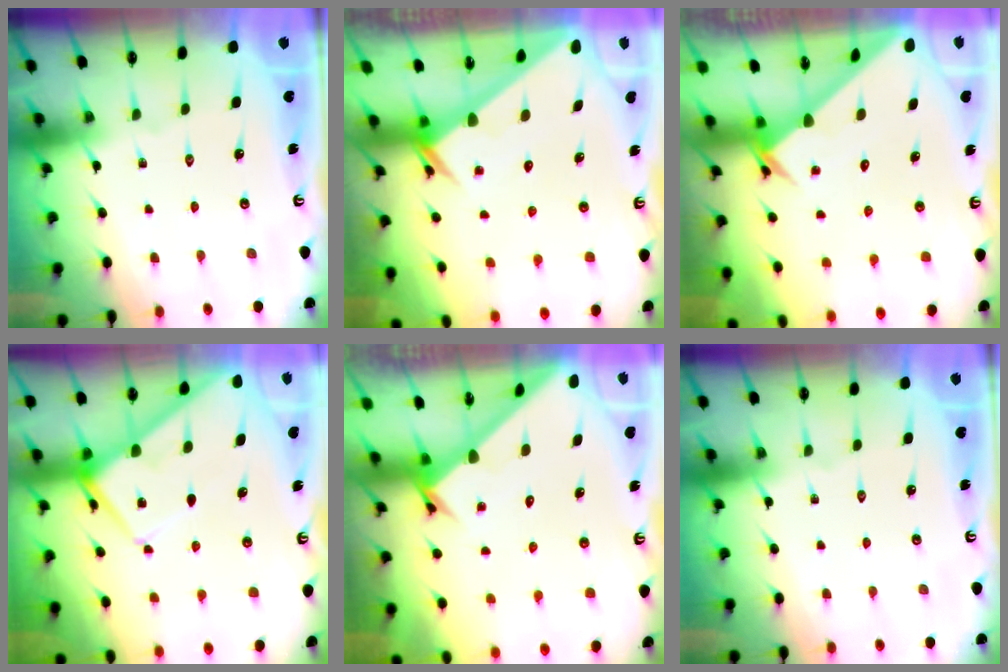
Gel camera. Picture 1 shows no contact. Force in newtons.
{"total": 2.9, "press": 2.9, "slide": 0.0}
{"total": 2.9, "press": 2.9, "slide": 0.1}
{"total": 8.4, "press": 8.4, "slide": 0.8}
{"total": 2.5, "press": 2.5, "slide": 0.2}
{"total": 0.0}